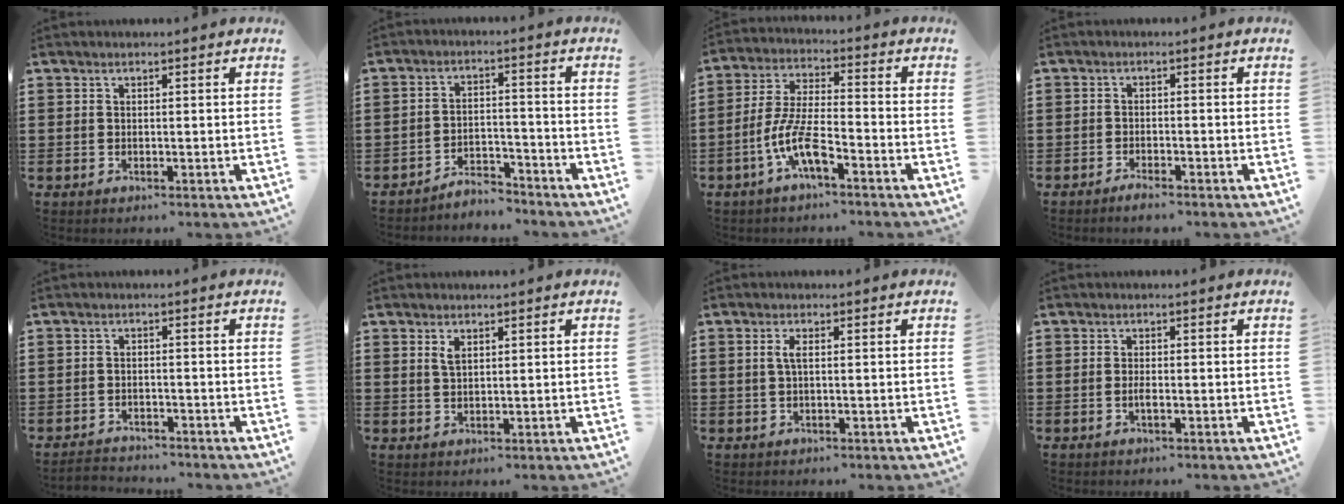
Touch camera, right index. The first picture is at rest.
{"total": 4.3, "force": [-4.2, 0.5, 0.2], "torque": [-0.009, 0.008, -0.087]}
{"total": 8.9, "force": [-4.4, 2.4, 7.4], "torque": [-0.174, -0.010, -0.089]}
{"total": 1.6, "force": [-1.5, 0.0, 0.5], "torque": [-0.012, -0.003, -0.028]}
{"total": 2.2, "force": [-2.2, 0.3, -0.3], "torque": [-0.003, 0.002, -0.049]}
{"total": 1.8, "force": [0.9, 0.7, 1.4], "torque": [-0.030, 0.004, 0.015]}
{"total": 1.8, "force": [0.1, 0.4, 1.7], "torque": [-0.041, -0.002, -0.003]}
{"total": 1.4, "force": [-0.5, 0.3, 1.2], "torque": [-0.024, -0.002, -0.008]}